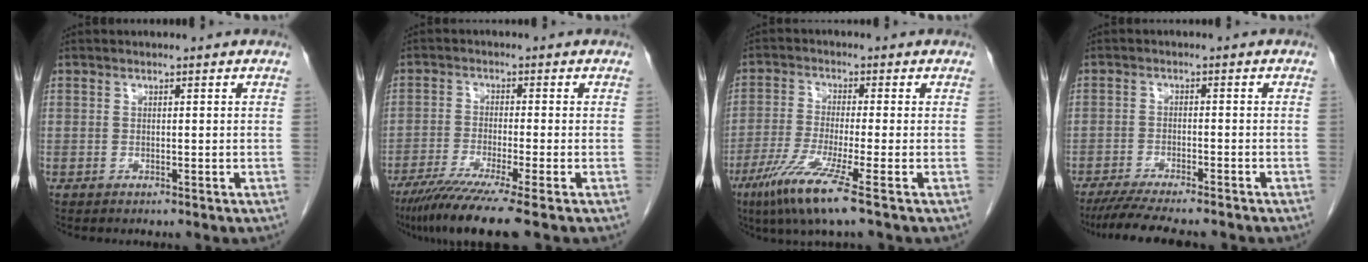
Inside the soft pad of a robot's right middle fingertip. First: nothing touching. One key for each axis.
{"total": 9.4, "fx": -6.9, "fy": -1.4, "fz": 6.2, "tx": -0.100, "ty": -0.033, "tz": -0.113}
{"total": 8.9, "fx": -4.9, "fy": -0.8, "fz": 7.4, "tx": -0.152, "ty": -0.034, "tz": -0.096}
{"total": 11.0, "fx": -9.5, "fy": 1.3, "fz": 5.3, "tx": -0.082, "ty": -0.019, "tz": -0.142}